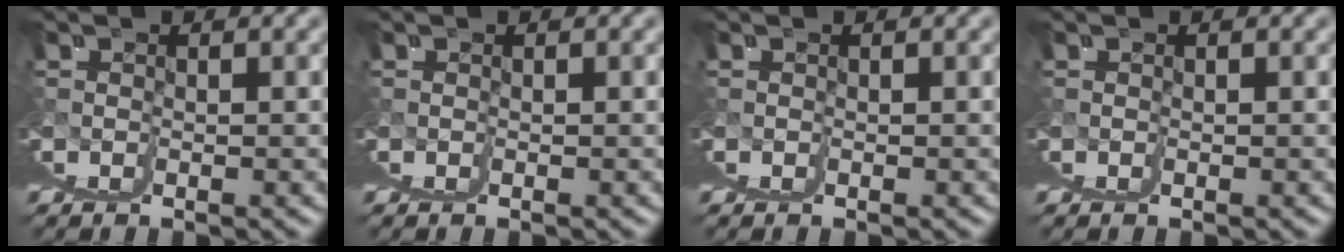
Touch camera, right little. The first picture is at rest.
{"total": 0.0}
{"total": 0.0}
{"total": 0.0}